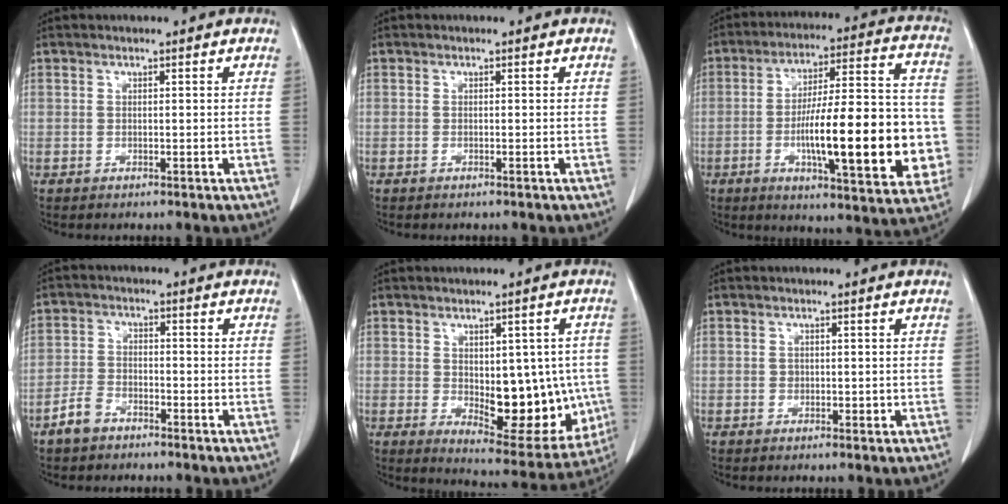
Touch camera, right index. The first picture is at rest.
{"total": 0.0}
{"total": 22.2, "force": [-4.4, 4.8, 21.3], "torque": [-0.279, 0.020, -0.055]}
{"total": 4.2, "force": [-3.1, 2.3, 1.6], "torque": [-0.038, 0.005, -0.060]}
{"total": 13.7, "force": [-1.1, 6.5, 12.0], "torque": [-0.141, -0.003, 0.010]}
{"total": 1.0, "force": [-0.1, 0.9, 0.5], "torque": [-0.008, 0.001, 0.001]}